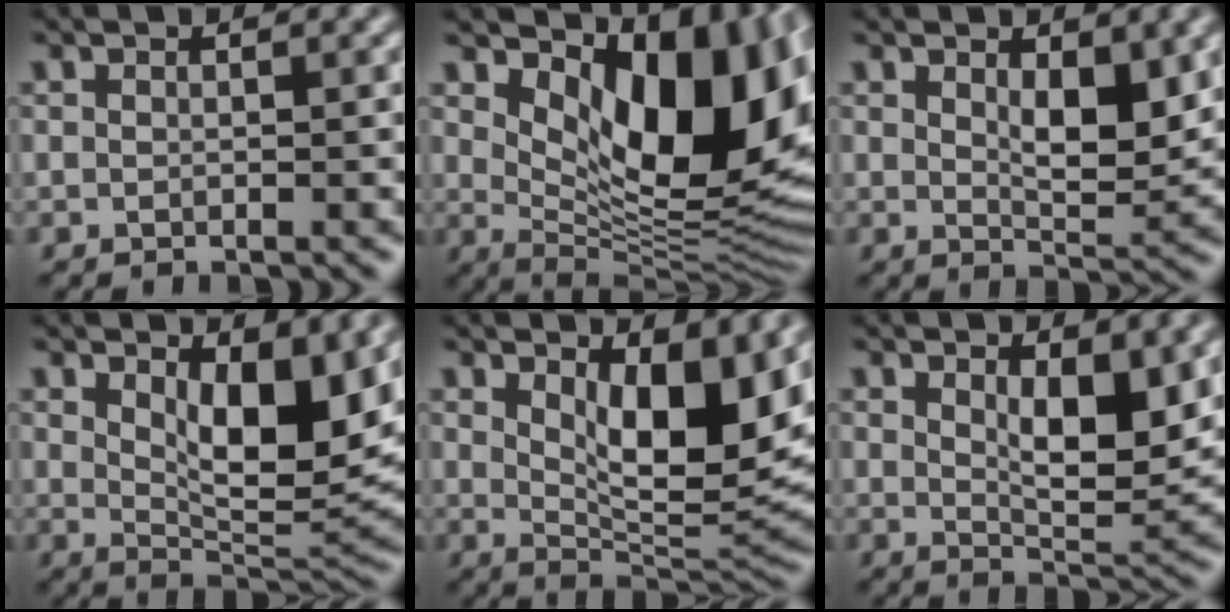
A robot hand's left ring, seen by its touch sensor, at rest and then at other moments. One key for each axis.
{"total": 14.5, "fx": 4.7, "fy": 7.1, "fz": 11.7, "tx": -0.146, "ty": -0.008, "tz": 0.088}
{"total": 4.1, "fx": 1.4, "fy": 1.6, "fz": 3.5, "tx": -0.060, "ty": -0.008, "tz": 0.027}
{"total": 7.5, "fx": 2.4, "fy": 2.9, "fz": 6.4, "tx": -0.097, "ty": -0.017, "tz": 0.044}
{"total": 8.4, "fx": 2.5, "fy": 3.2, "fz": 7.3, "tx": -0.112, "ty": -0.019, "tz": 0.047}
{"total": 5.2, "fx": 1.6, "fy": 1.9, "fz": 4.6, "tx": -0.073, "ty": -0.007, "tz": 0.032}